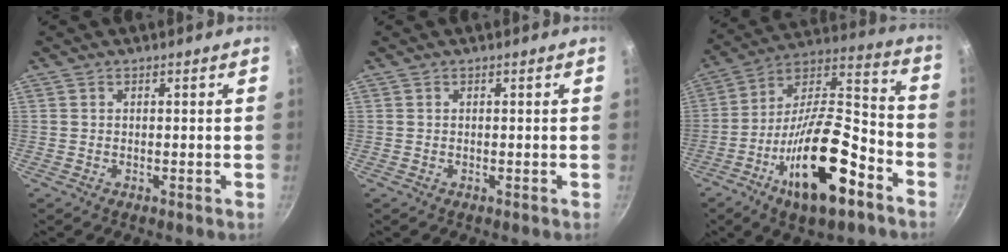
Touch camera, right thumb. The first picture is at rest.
{"total": 0.0}
{"total": 23.4, "force": [-10.7, 9.0, 18.7], "torque": [-0.292, 0.056, -0.186]}